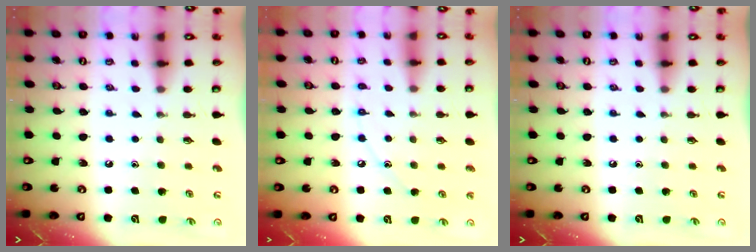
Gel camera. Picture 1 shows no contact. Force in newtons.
{"total": 6.4, "press": 6.3, "slide": 0.4}
{"total": 0.0}